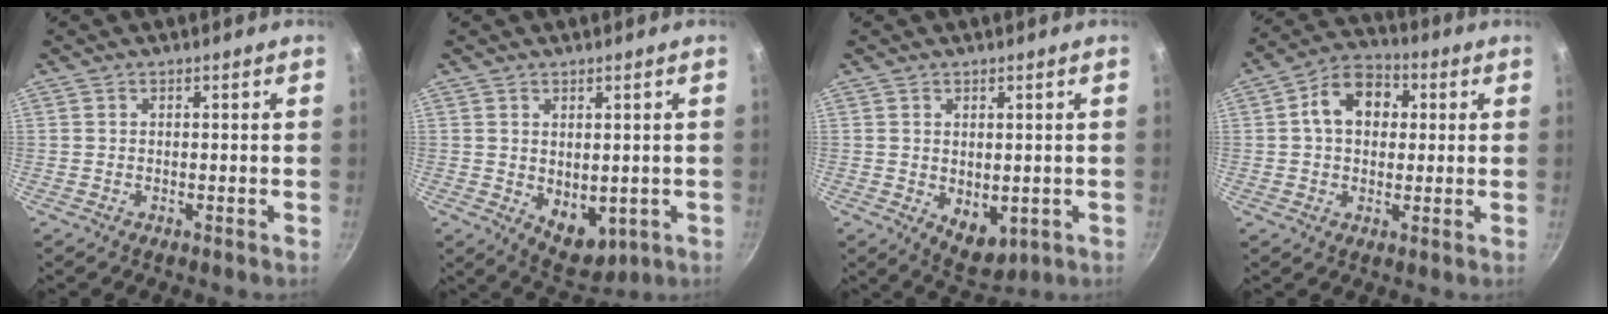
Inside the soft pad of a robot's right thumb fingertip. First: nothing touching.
{"total": 6.9, "force": [0.0, 4.6, 5.1], "torque": [-0.050, -0.017, 0.019]}
{"total": 6.0, "force": [-0.3, 3.9, 4.6], "torque": [-0.047, -0.015, 0.011]}
{"total": 10.4, "force": [1.9, 7.6, 6.7], "torque": [-0.073, 0.021, 0.014]}